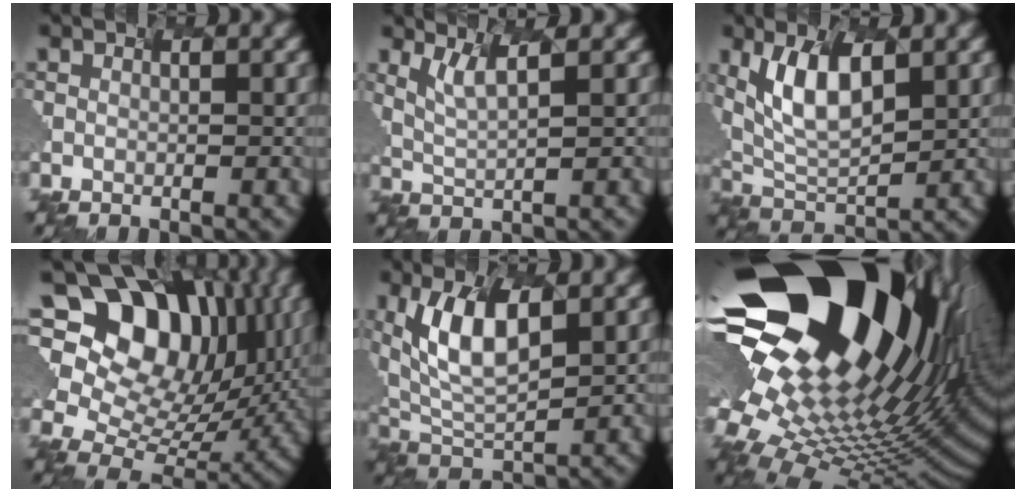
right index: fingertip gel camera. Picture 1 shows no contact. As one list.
[{"total": 2.1, "force": [1.2, 0.0, 1.7], "torque": [-0.053, -0.005, 0.044]}, {"total": 5.4, "force": [1.4, 2.4, 4.6], "torque": [-0.112, -0.005, 0.041]}, {"total": 12.1, "force": [4.5, 8.7, 7.1], "torque": [-0.133, 0.020, 0.087]}, {"total": 6.1, "force": [1.5, 2.8, 5.3], "torque": [-0.126, -0.002, 0.040]}, {"total": 20.6, "force": [5.9, 12.0, 15.8], "torque": [-0.268, -0.014, 0.127]}]